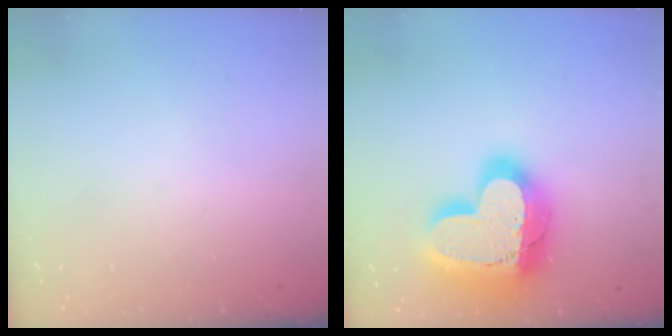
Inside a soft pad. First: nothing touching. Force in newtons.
{"total": 25.8, "press": 25.7, "slide": 1.9}